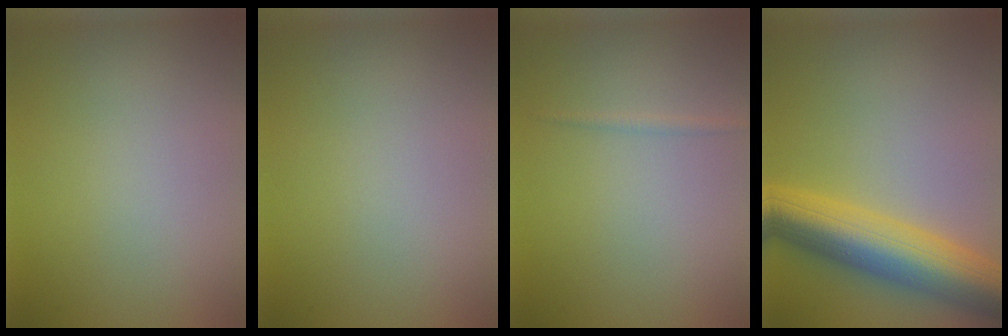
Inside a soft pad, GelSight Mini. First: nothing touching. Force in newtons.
{"total": 0.0}
{"total": 0.7, "press": 0.7, "slide": 0.1}
{"total": 9.8, "press": 9.8, "slide": 0.4}